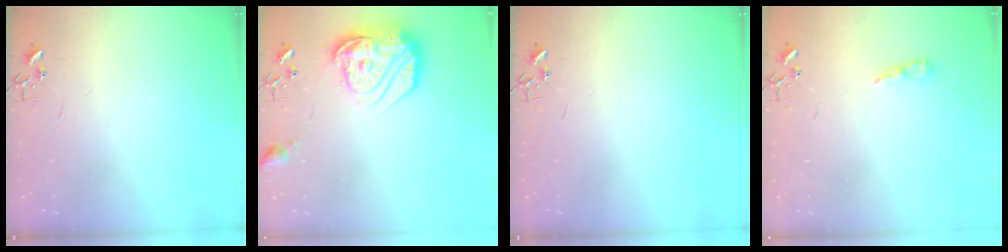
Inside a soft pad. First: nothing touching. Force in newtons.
{"total": 21.6, "press": 21.5, "slide": 1.7}
{"total": 0.0}
{"total": 5.8, "press": 5.7, "slide": 0.6}